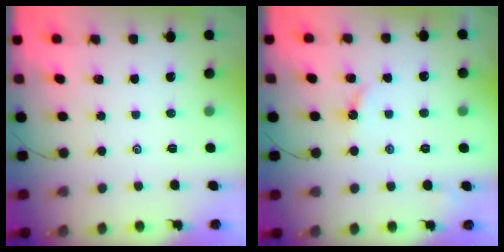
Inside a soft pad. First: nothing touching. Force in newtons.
{"total": 2.9, "press": 2.9, "slide": 0.2}